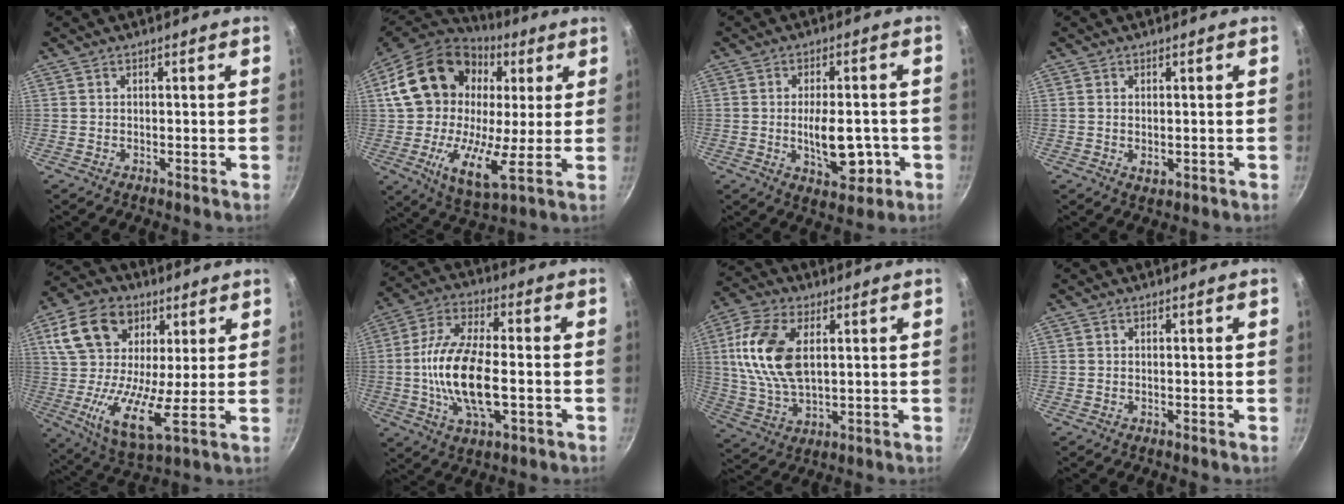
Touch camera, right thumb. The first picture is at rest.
{"total": 25.7, "force": [5.5, 16.6, 18.9], "torque": [-0.314, 0.000, 0.076]}
{"total": 10.4, "force": [-2.1, 5.3, 8.6], "torque": [-0.096, 0.001, -0.021]}
{"total": 2.1, "force": [-0.2, 1.3, 1.7], "torque": [-0.027, -0.005, -0.002]}
{"total": 18.1, "force": [5.9, 10.9, 13.1], "torque": [-0.226, -0.019, 0.089]}
{"total": 16.4, "force": [-2.5, 7.4, 14.4], "torque": [-0.271, 0.019, -0.054]}
{"total": 14.1, "force": [2.9, 7.7, 11.4], "torque": [-0.225, -0.002, 0.054]}
{"total": 0.0}